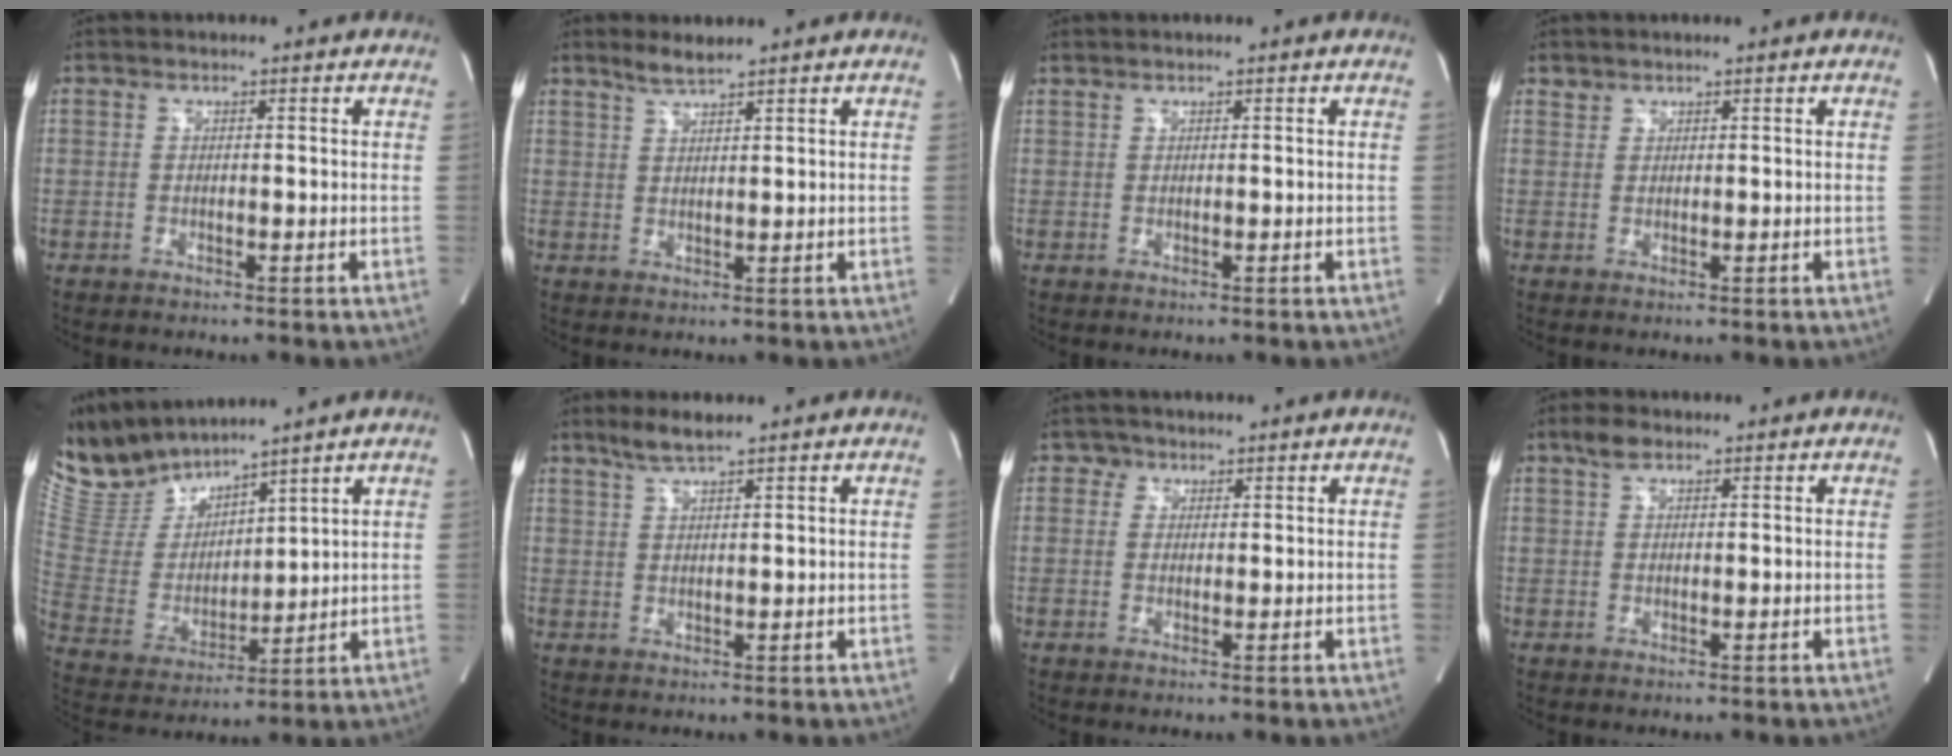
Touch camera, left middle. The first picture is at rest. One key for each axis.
{"total": 2.9, "fx": 2.6, "fy": -0.2, "fz": 1.3, "tx": -0.035, "ty": 0.002, "tz": 0.052}
{"total": 0.5, "fx": 0.5, "fy": 0.0, "fz": 0.1, "tx": -0.008, "ty": 0.006, "tz": 0.017}
{"total": 1.0, "fx": 0.9, "fy": 0.4, "fz": -0.1, "tx": 0.006, "ty": 0.004, "tz": 0.015}
{"total": 12.3, "fx": 11.6, "fy": 2.1, "fz": 3.2, "tx": -0.086, "ty": 0.006, "tz": 0.251}
{"total": 4.0, "fx": 3.2, "fy": 0.1, "fz": 2.4, "tx": -0.059, "ty": 0.005, "tz": 0.064}
{"total": 1.8, "fx": 1.1, "fy": 1.4, "fz": -0.1, "tx": 0.008, "ty": 0.000, "tz": 0.010}
{"total": 2.5, "fx": 1.7, "fy": 1.1, "fz": 1.4, "tx": -0.035, "ty": 0.011, "tz": 0.034}